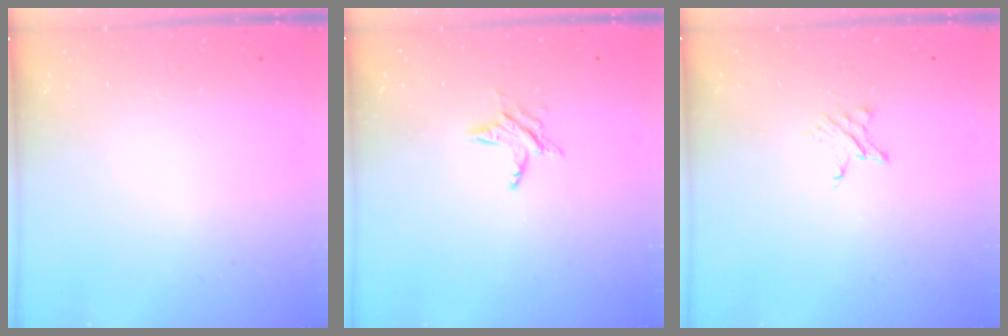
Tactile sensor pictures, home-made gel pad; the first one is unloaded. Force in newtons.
{"total": 5.8, "press": 5.8, "slide": 0.5}
{"total": 2.8, "press": 2.8, "slide": 0.3}